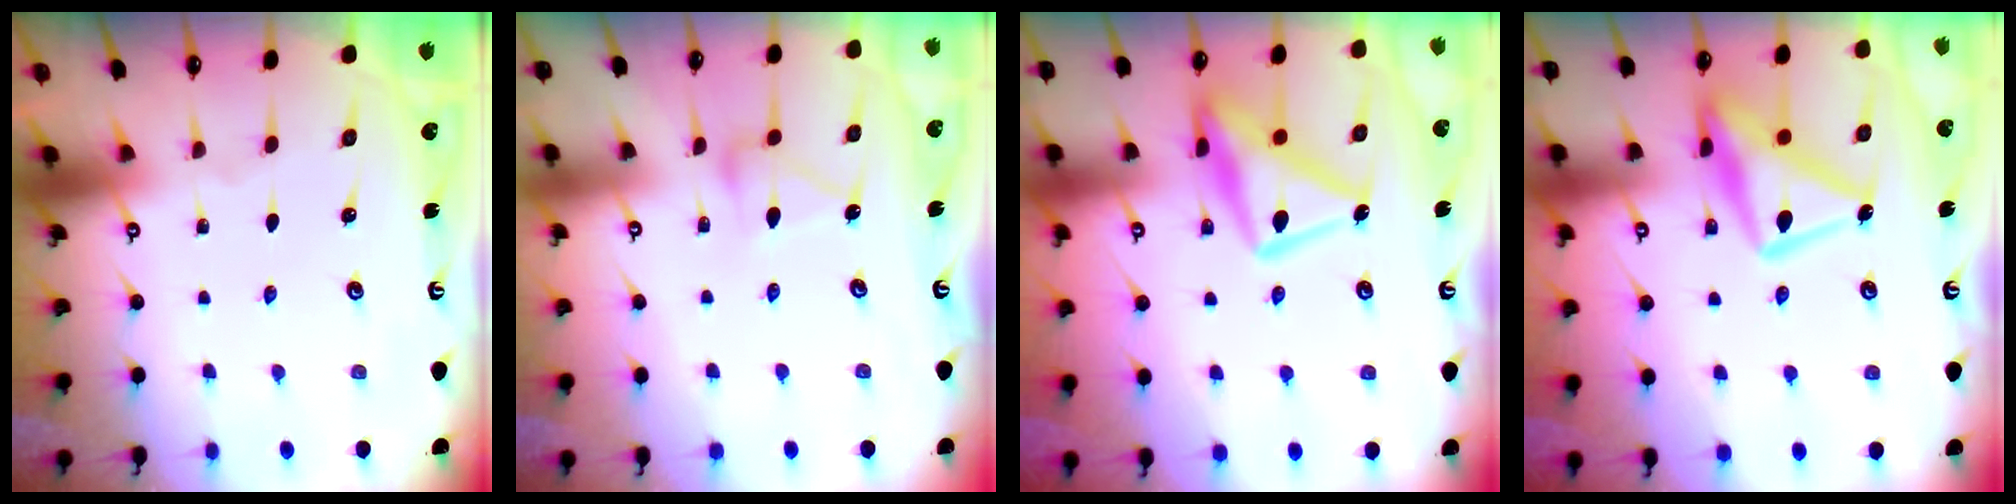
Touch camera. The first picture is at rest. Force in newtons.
{"total": 9.1, "press": 9.1, "slide": 0.5}
{"total": 16.3, "press": 16.2, "slide": 1.4}
{"total": 16.3, "press": 16.2, "slide": 1.4}